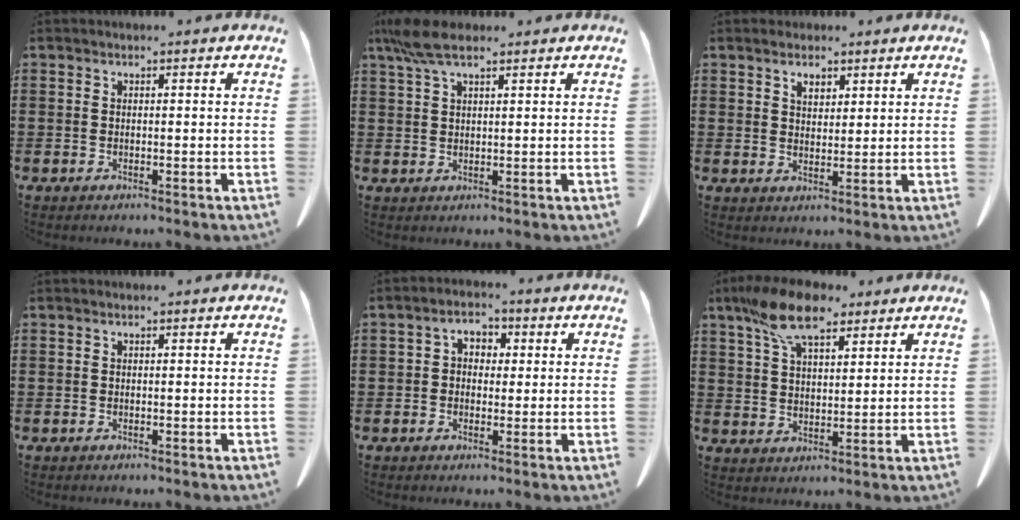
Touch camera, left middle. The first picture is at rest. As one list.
[{"total": 5.7, "force": [3.7, 1.4, 4.1], "torque": [-0.095, -0.003, 0.065]}, {"total": 3.1, "force": [2.2, 1.7, 1.5], "torque": [-0.028, 0.001, 0.038]}, {"total": 0.0}, {"total": 2.9, "force": [0.4, 2.2, 1.8], "torque": [-0.036, 0.008, 0.001]}, {"total": 10.8, "force": [7.5, 4.1, 6.6], "torque": [-0.149, -0.006, 0.141]}]